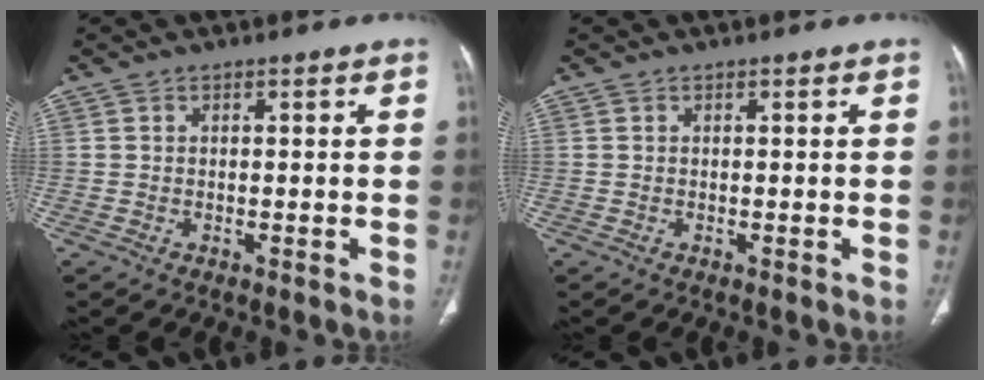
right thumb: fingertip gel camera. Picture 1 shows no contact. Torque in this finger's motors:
{"motor_torque": [-0.01, 0.01, 0.00, 0.00, 0.00]}